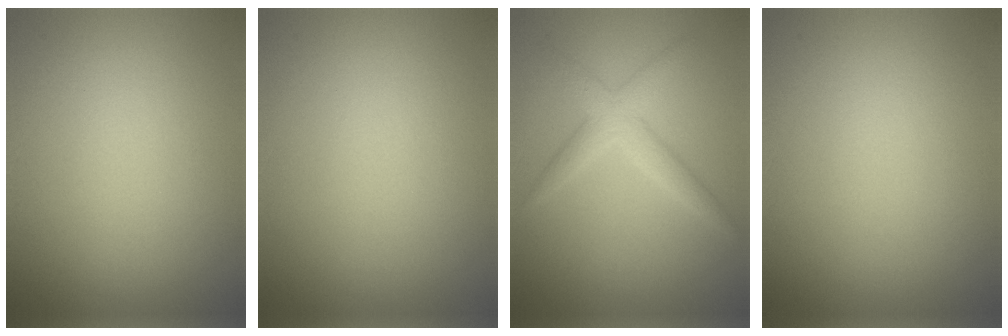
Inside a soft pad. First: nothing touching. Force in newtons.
{"total": 0.0}
{"total": 2.6, "press": 2.6, "slide": 0.1}
{"total": 0.0}